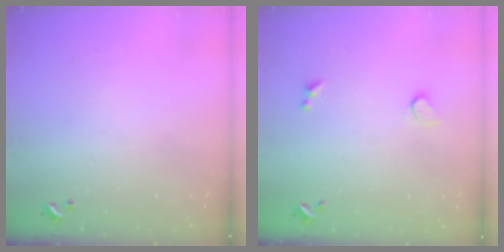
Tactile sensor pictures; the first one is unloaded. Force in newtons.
{"total": 0.9, "press": 0.8, "slide": 0.4}